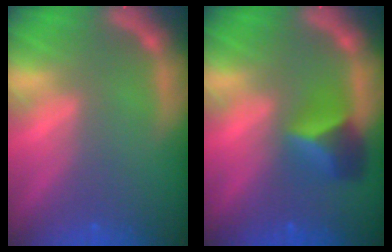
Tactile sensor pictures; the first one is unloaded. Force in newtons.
{"total": 4.0}